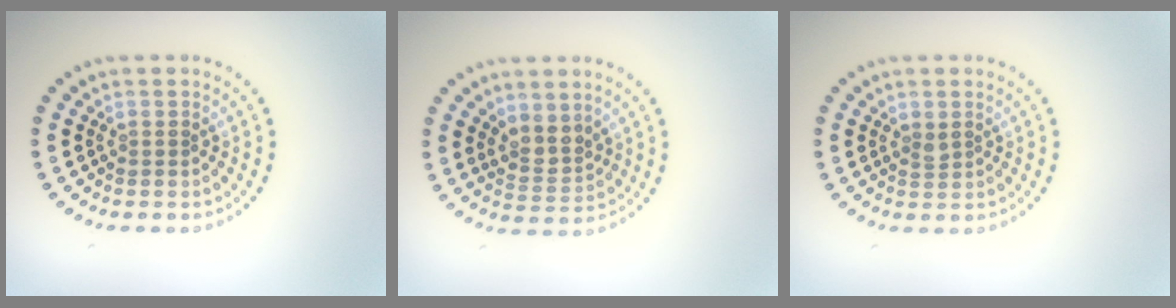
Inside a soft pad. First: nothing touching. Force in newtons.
{"total": 2.3, "press": 1.8, "slide": 1.4}
{"total": 0.8, "press": 0.6, "slide": 0.5}